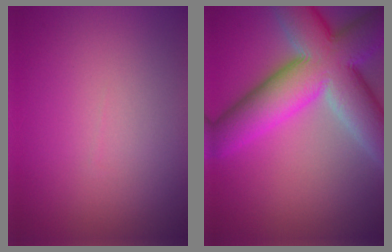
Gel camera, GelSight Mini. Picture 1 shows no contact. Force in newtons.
{"total": 13.1, "press": 13.1, "slide": 0.4}